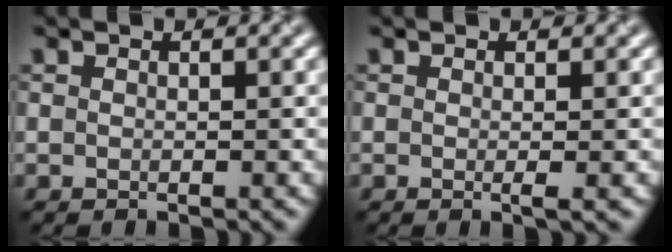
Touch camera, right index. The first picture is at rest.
{"total": 1.0, "force": [-0.1, 0.2, 1.0], "torque": [-0.014, -0.003, -0.003]}